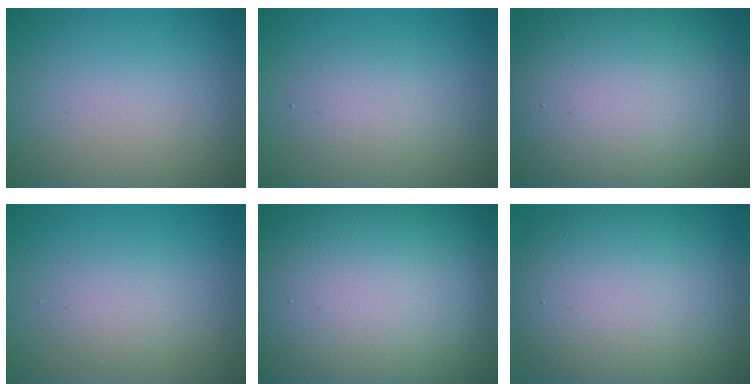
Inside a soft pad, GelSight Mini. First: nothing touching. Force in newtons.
{"total": 2.4, "press": 2.4, "slide": 0.2}
{"total": 19.1, "press": 19.1, "slide": 0.9}
{"total": 2.0, "press": 2.0, "slide": 0.2}
{"total": 26.4, "press": 26.3, "slide": 1.2}
{"total": 12.2, "press": 12.2, "slide": 0.3}